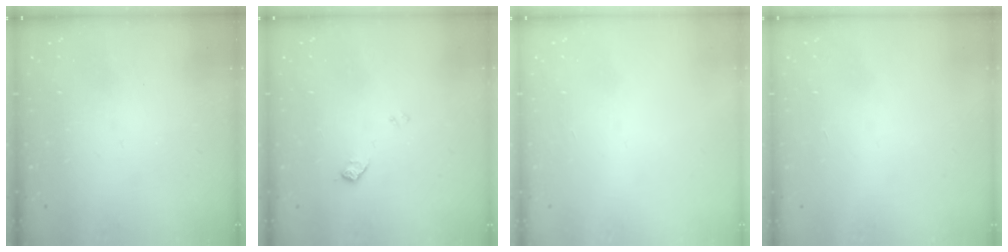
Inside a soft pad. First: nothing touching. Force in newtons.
{"total": 6.3, "press": 6.3, "slide": 0.7}
{"total": 0.0}
{"total": 0.0}